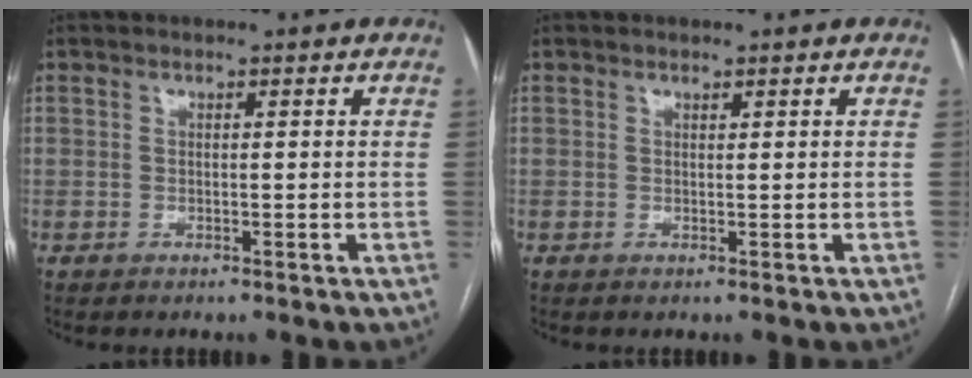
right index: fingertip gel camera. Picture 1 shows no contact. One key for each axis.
{"total": 0.0}